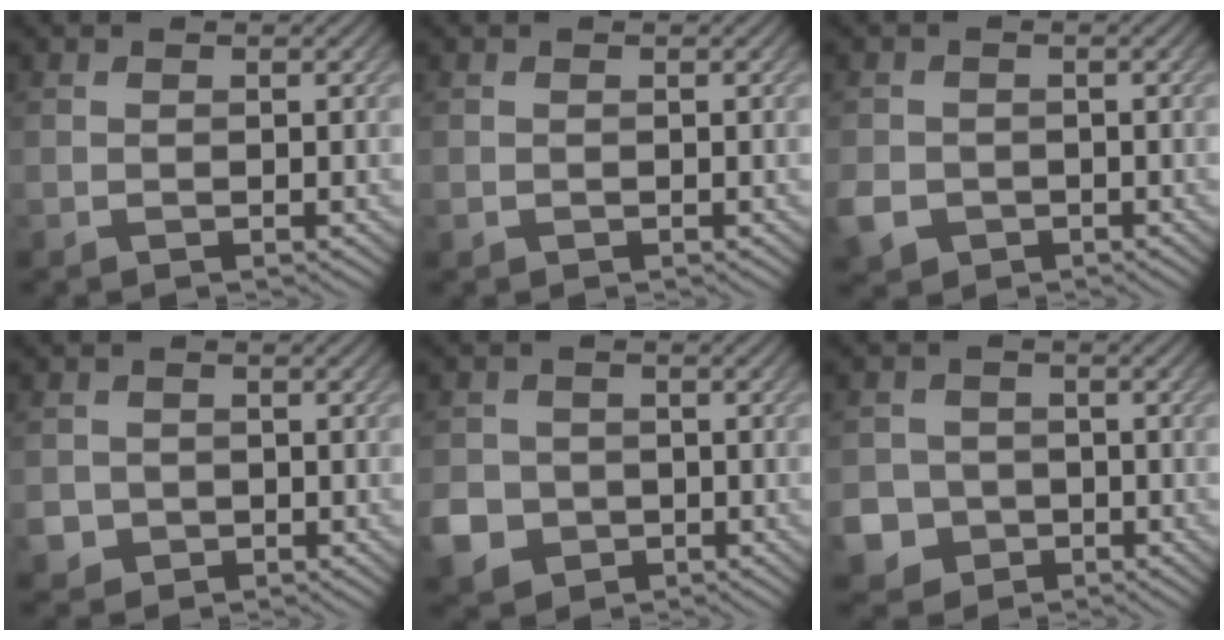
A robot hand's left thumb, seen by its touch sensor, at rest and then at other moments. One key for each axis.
{"total": 0.7, "fx": -0.3, "fy": 0.6, "fz": 0.2, "tx": -0.006, "ty": -0.006, "tz": -0.007}
{"total": 4.0, "fx": -1.8, "fy": 3.2, "fz": 1.6, "tx": -0.045, "ty": -0.012, "tz": -0.040}
{"total": 2.8, "fx": -1.2, "fy": 2.5, "fz": 0.6, "tx": -0.017, "ty": -0.012, "tz": -0.024}
{"total": 5.5, "fx": -2.1, "fy": 4.7, "fz": 1.9, "tx": -0.053, "ty": -0.016, "tz": -0.051}
{"total": 6.7, "fx": -3.2, "fy": 5.7, "fz": 1.5, "tx": -0.041, "ty": -0.022, "tz": -0.075}